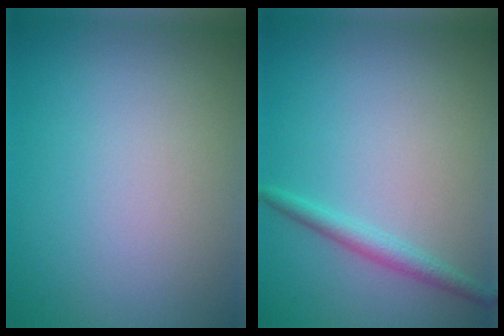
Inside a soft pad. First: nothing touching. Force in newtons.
{"total": 1.9, "press": 1.9, "slide": 0.2}